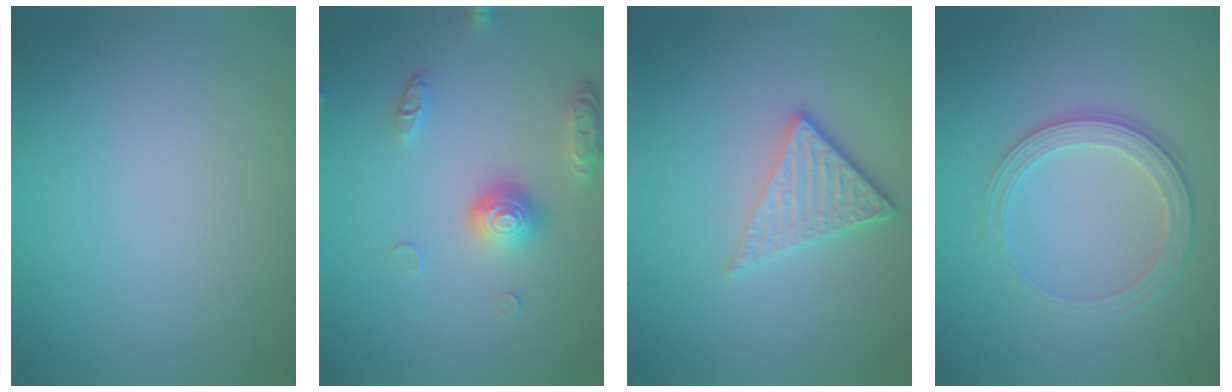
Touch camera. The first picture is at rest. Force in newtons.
{"total": 3.6, "press": 2.9, "slide": 2.2}
{"total": 4.0, "press": 2.7, "slide": 2.9}
{"total": 2.9, "press": 2.8, "slide": 0.7}